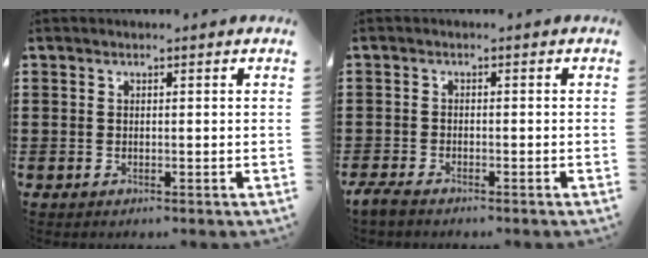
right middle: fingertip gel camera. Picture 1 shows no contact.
{"total": 2.2, "force": [-1.9, 0.7, 0.9], "torque": [-0.032, 0.000, -0.043]}